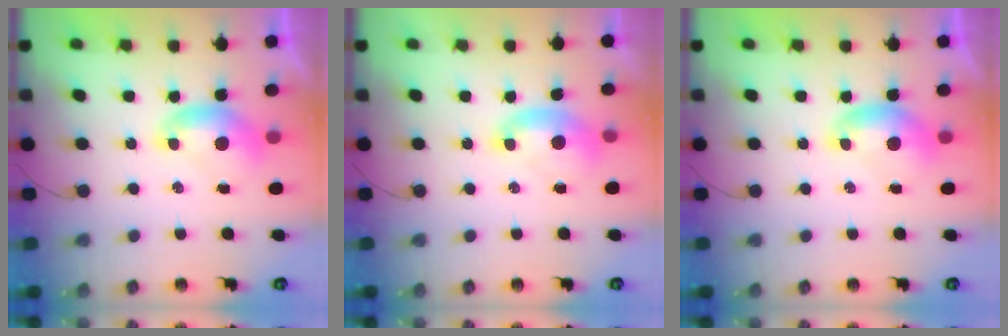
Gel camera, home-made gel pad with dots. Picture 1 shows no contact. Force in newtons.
{"total": 1.5, "press": 1.4, "slide": 0.6}
{"total": 0.0}